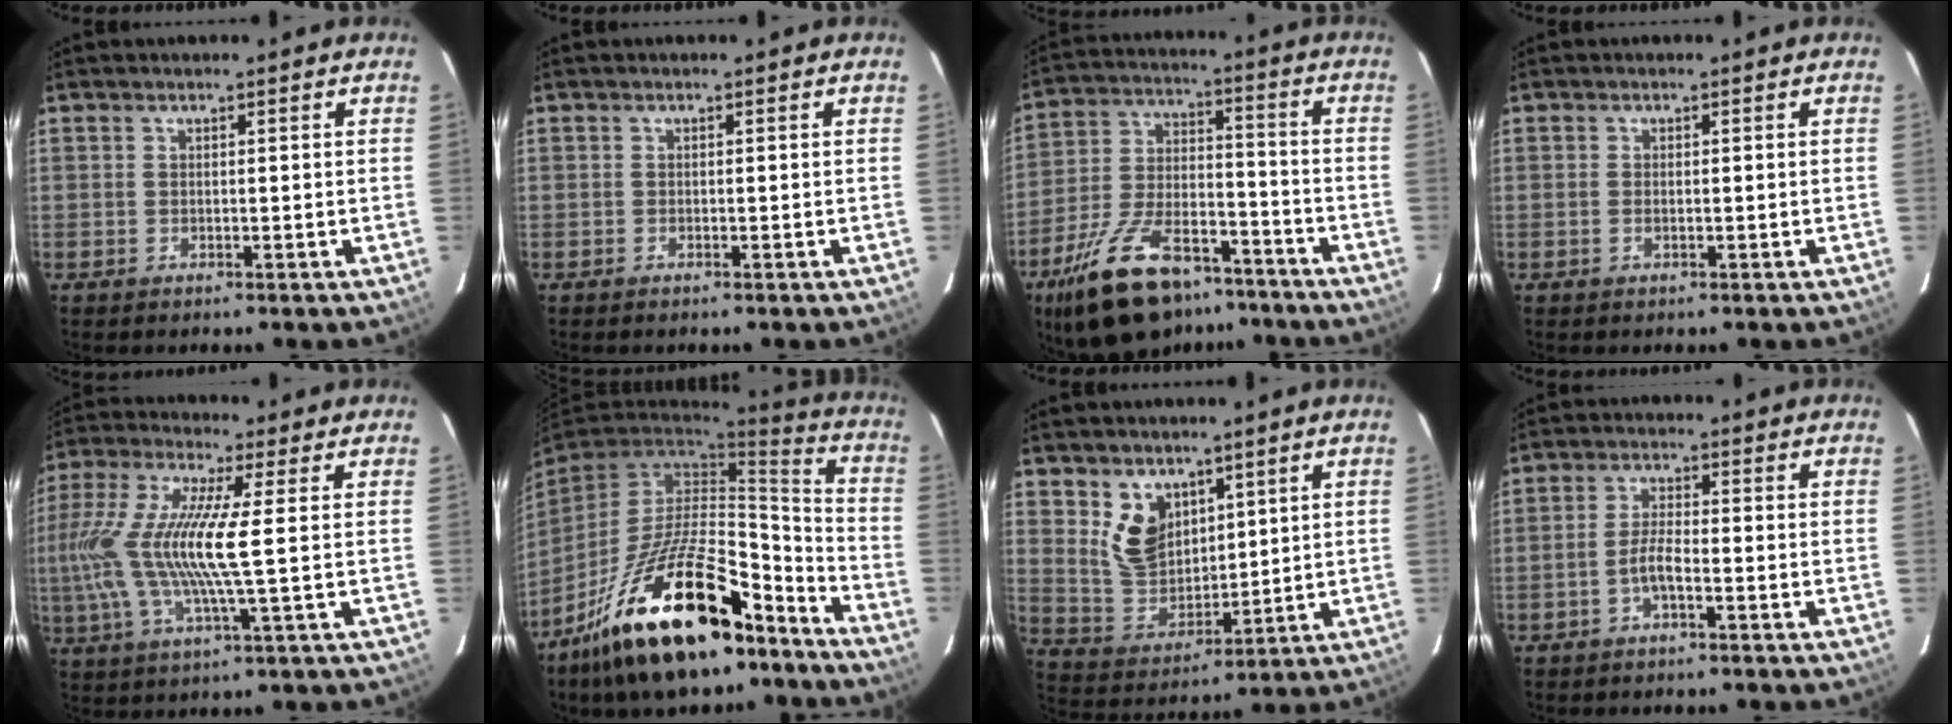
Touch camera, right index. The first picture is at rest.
{"total": 0.0}
{"total": 21.2, "force": [-14.9, 9.4, 11.8], "torque": [-0.233, -0.006, -0.240]}
{"total": 0.7, "force": [-0.3, 0.3, 0.6], "torque": [-0.013, 0.000, -0.005]}
{"total": 16.8, "force": [-0.3, 1.2, 16.7], "torque": [-0.317, -0.007, -0.015]}
{"total": 26.4, "force": [-18.1, 9.5, 16.7], "torque": [-0.299, -0.002, -0.283]}
{"total": 9.2, "force": [4.7, 6.3, 4.8], "torque": [-0.091, 0.003, 0.107]}
{"total": 3.2, "force": [-1.8, 0.5, 2.6], "torque": [-0.060, 0.007, -0.037]}